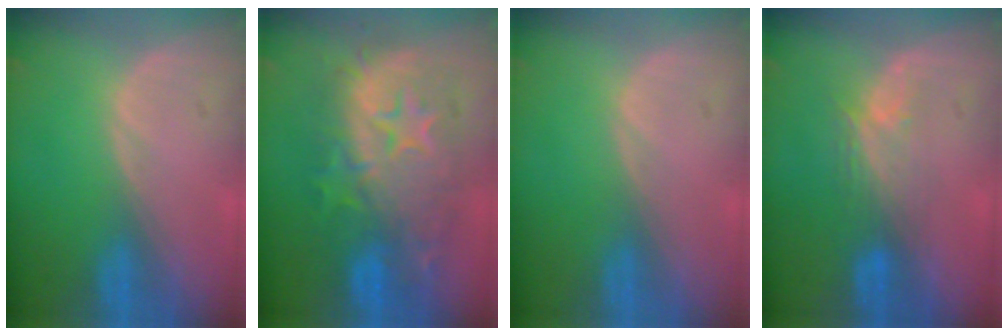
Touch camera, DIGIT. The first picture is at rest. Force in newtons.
{"total": 12.6, "press": 12.6, "slide": 1.1}
{"total": 0.0}
{"total": 4.5, "press": 4.3, "slide": 1.5}